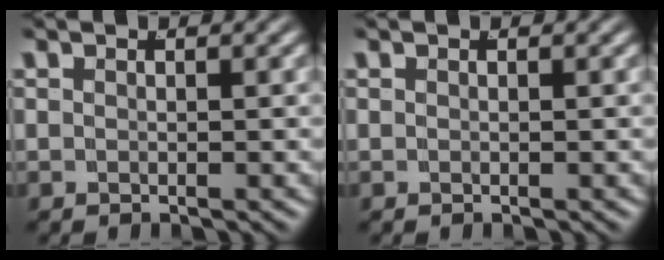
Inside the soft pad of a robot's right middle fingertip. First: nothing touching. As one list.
[{"total": 0.0}]